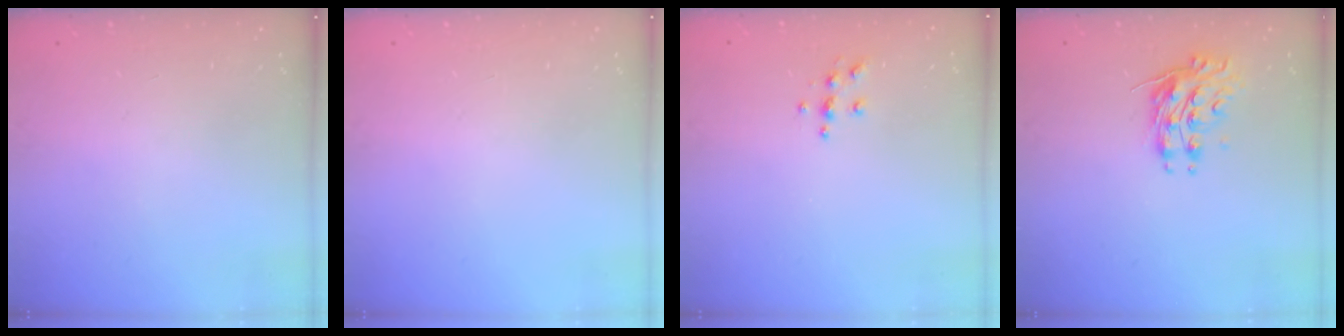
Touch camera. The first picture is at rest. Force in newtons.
{"total": 0.0}
{"total": 5.5, "press": 5.5, "slide": 0.4}
{"total": 10.4, "press": 10.4, "slide": 0.5}